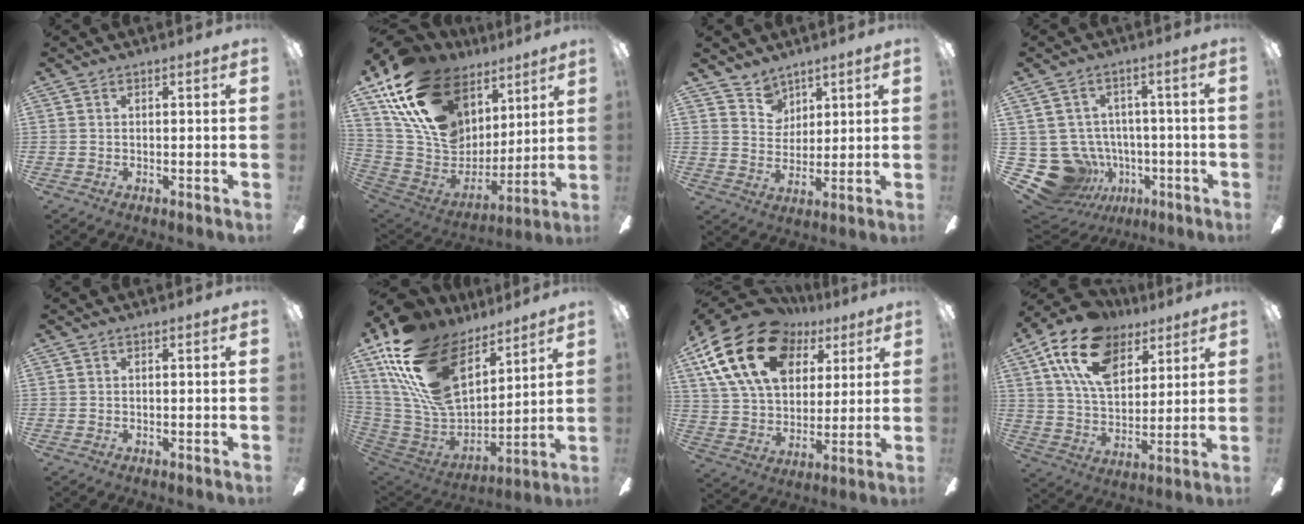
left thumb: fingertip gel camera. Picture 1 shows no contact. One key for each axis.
{"total": 22.2, "fx": 12.6, "fy": 14.2, "fz": 11.4, "tx": -0.229, "ty": -0.054, "tz": 0.242}
{"total": 6.3, "fx": 4.9, "fy": 3.8, "fz": -0.4, "tx": -0.005, "ty": -0.029, "tz": 0.094}
{"total": 12.9, "fx": -3.8, "fy": 11.6, "fz": 4.3, "tx": -0.133, "ty": 0.017, "tz": -0.045}
{"total": 0.0}
{"total": 25.8, "fx": 14.0, "fy": 14.0, "fz": 16.6, "tx": -0.342, "ty": -0.067, "tz": 0.257}
{"total": 23.5, "fx": 10.9, "fy": 15.6, "fz": 13.9, "tx": -0.265, "ty": -0.034, "tz": 0.193}
{"total": 18.4, "fx": 10.1, "fy": 11.0, "fz": 10.6, "tx": -0.188, "ty": -0.023, "tz": 0.186}